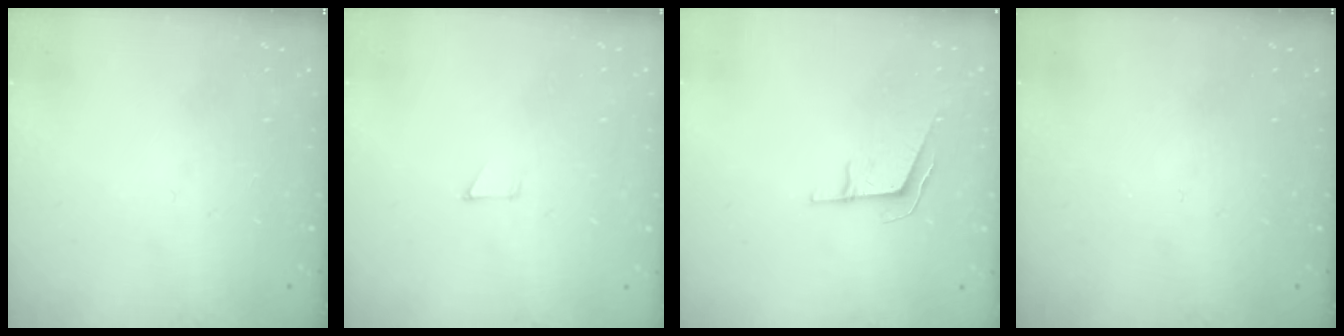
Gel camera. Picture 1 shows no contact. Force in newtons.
{"total": 2.7, "press": 2.7, "slide": 0.2}
{"total": 5.8, "press": 5.2, "slide": 2.6}
{"total": 0.0}